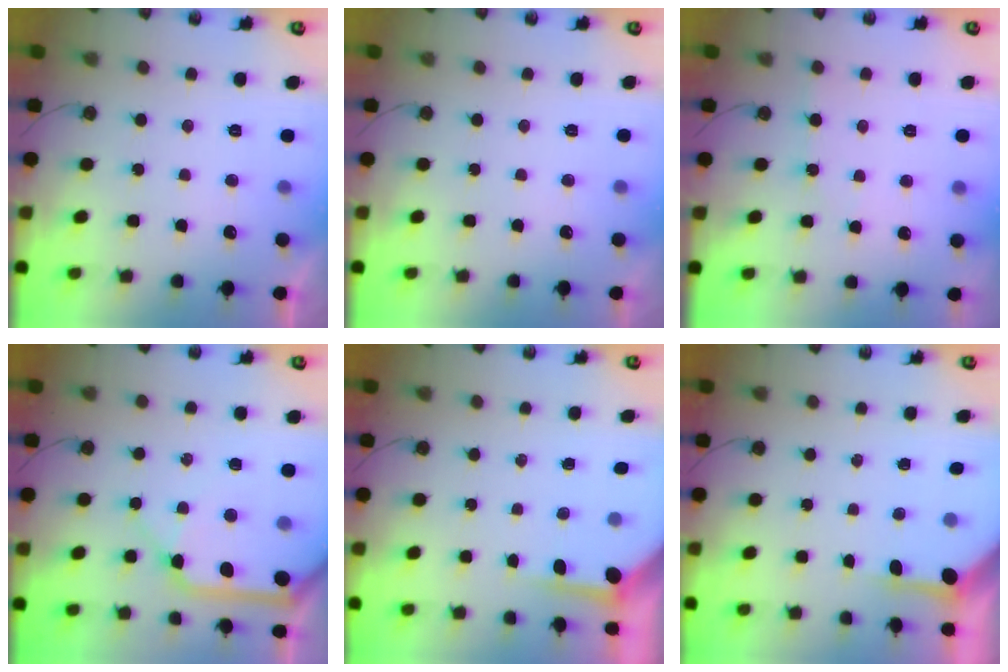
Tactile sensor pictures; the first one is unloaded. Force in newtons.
{"total": 0.0}
{"total": 2.9, "press": 2.9, "slide": 0.3}
{"total": 13.3, "press": 13.2, "slide": 1.7}
{"total": 3.8, "press": 3.8, "slide": 0.4}
{"total": 3.4, "press": 3.4, "slide": 0.3}